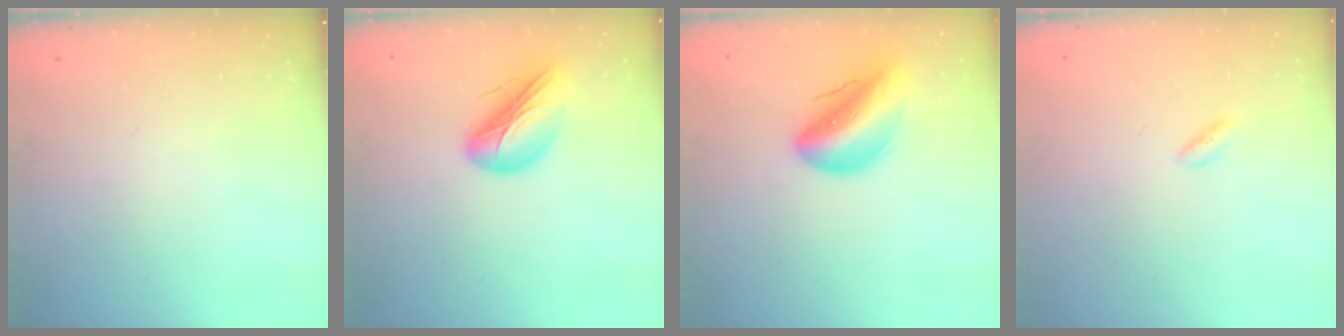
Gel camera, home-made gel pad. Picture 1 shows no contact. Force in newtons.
{"total": 13.5, "press": 13.0, "slide": 3.7}
{"total": 14.1, "press": 13.5, "slide": 4.0}
{"total": 1.6, "press": 1.3, "slide": 0.8}